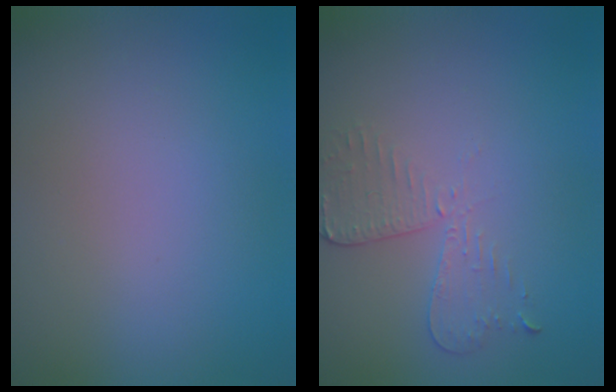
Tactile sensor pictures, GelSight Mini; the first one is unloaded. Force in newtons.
{"total": 3.0, "press": 2.6, "slide": 1.5}